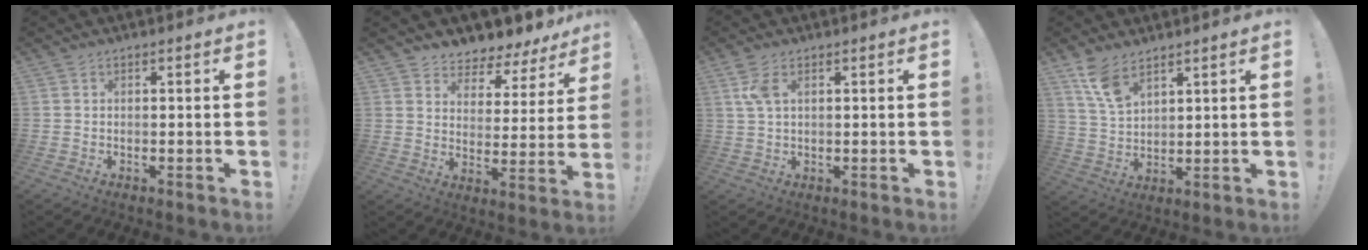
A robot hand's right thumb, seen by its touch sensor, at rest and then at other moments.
{"total": 5.4, "force": [4.6, 2.6, 1.0], "torque": [-0.012, -0.057, 0.083]}
{"total": 4.7, "force": [2.0, 2.0, 3.8], "torque": [-0.075, -0.004, 0.034]}
{"total": 8.3, "force": [6.0, 3.5, 4.6], "torque": [-0.083, -0.030, 0.114]}